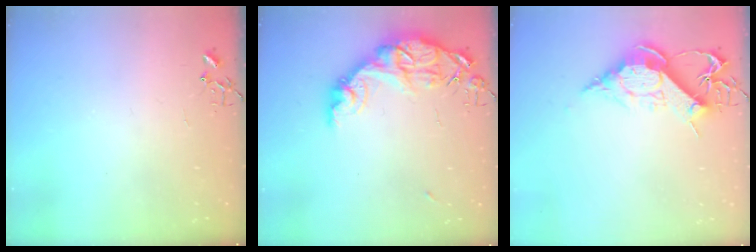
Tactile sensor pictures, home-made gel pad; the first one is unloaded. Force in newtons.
{"total": 14.8, "press": 14.7, "slide": 1.2}
{"total": 11.8, "press": 11.7, "slide": 0.8}